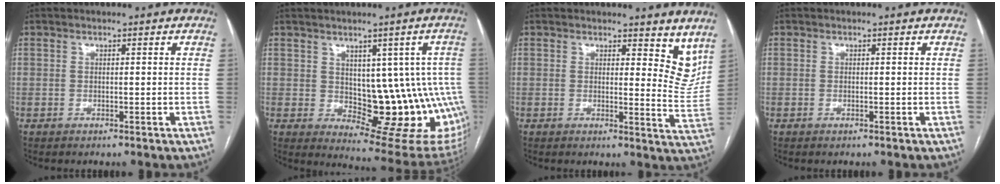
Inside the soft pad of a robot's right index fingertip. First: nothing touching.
{"total": 14.7, "force": [-0.5, 7.2, 12.8], "torque": [-0.116, 0.010, 0.014]}
{"total": 8.3, "force": [6.8, 3.1, 3.5], "torque": [-0.021, -0.034, 0.061]}
{"total": 0.0}